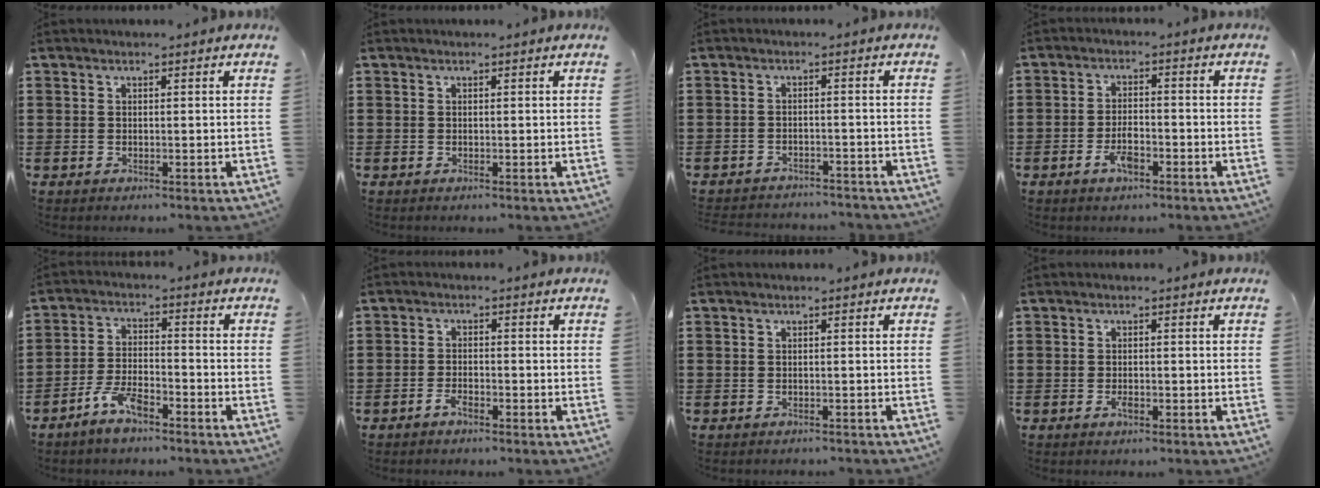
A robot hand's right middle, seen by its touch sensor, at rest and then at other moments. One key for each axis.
{"total": 0.0}
{"total": 2.5, "fx": -2.5, "fy": 0.4, "fz": -0.1, "tx": -0.005, "ty": 0.001, "tz": -0.054}
{"total": 3.9, "fx": -2.2, "fy": 1.5, "fz": 2.9, "tx": -0.062, "ty": 0.002, "tz": -0.044}
{"total": 5.8, "fx": -4.3, "fy": 1.7, "fz": 3.4, "tx": -0.076, "ty": 0.006, "tz": -0.085}
{"total": 2.1, "fx": -1.6, "fy": 0.6, "fz": 1.2, "tx": -0.030, "ty": -0.001, "tz": -0.033}
{"total": 0.7, "fx": -0.7, "fy": 0.1, "fz": 0.0, "tx": -0.001, "ty": 0.001, "tz": -0.015}
{"total": 1.5, "fx": -0.7, "fy": 0.6, "fz": 1.2, "tx": -0.031, "ty": -0.005, "tz": -0.015}